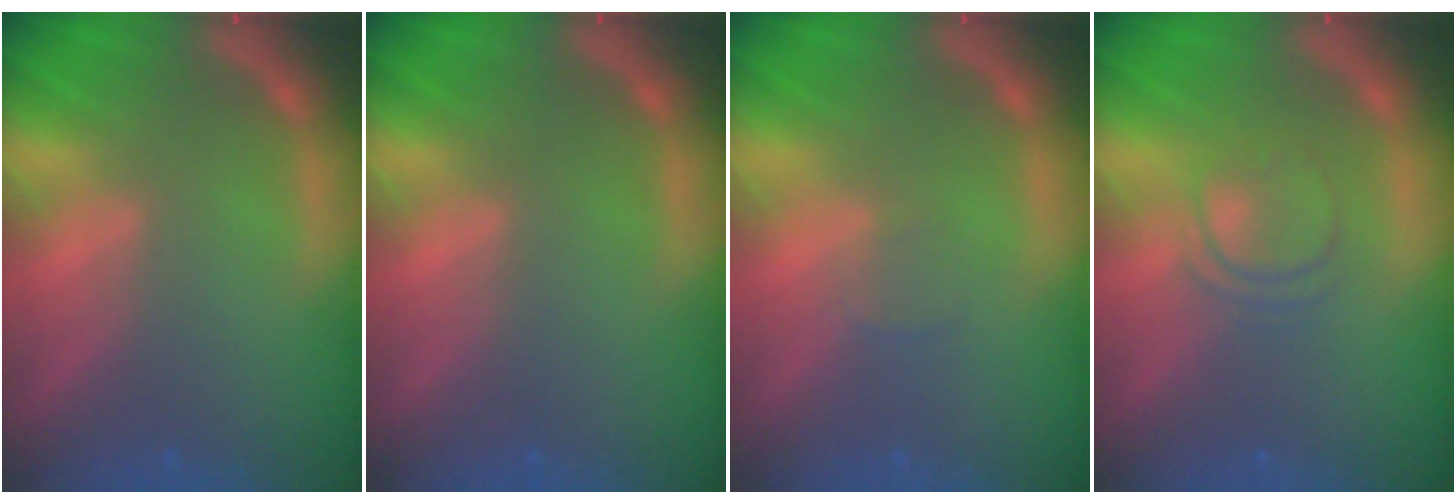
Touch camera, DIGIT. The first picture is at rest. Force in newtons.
{"total": 0.0}
{"total": 1.0}
{"total": 3.0}